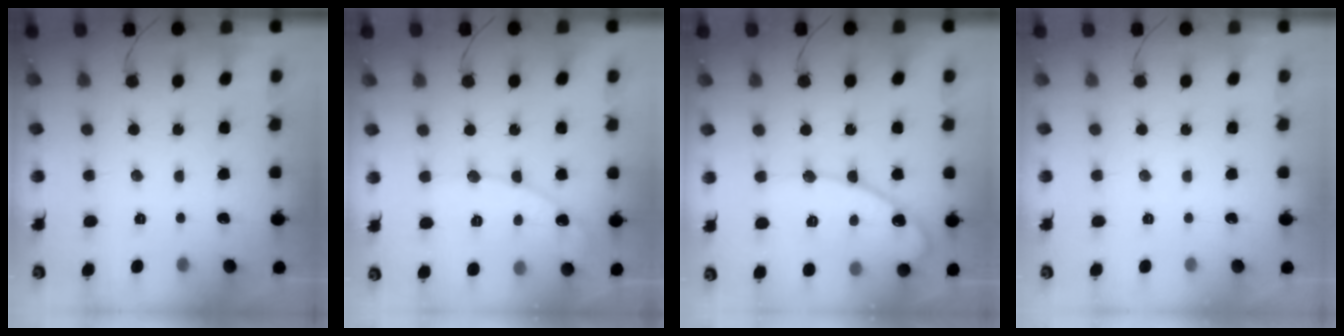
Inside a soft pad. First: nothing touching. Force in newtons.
{"total": 10.6, "press": 10.5, "slide": 0.8}
{"total": 14.5, "press": 14.4, "slide": 1.3}
{"total": 0.0}